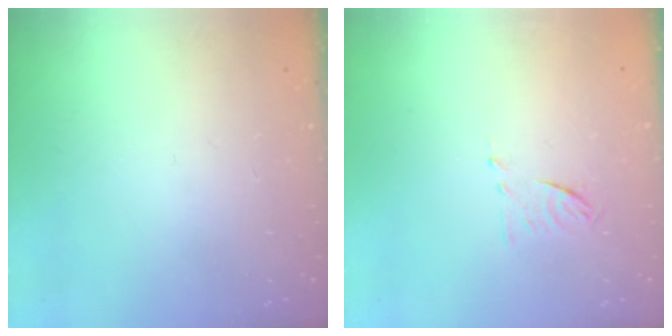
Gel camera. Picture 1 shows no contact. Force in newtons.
{"total": 5.1, "press": 5.0, "slide": 1.1}